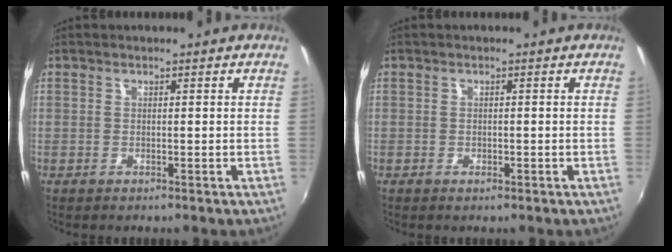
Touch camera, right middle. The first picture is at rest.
{"total": 0.8, "force": [-0.4, 0.5, 0.3], "torque": [-0.005, -0.004, -0.009]}